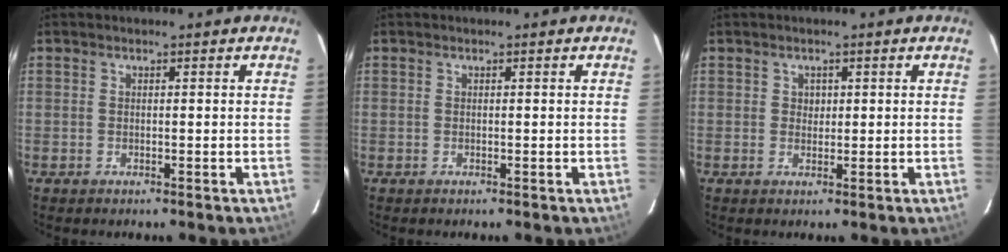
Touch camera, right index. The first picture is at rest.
{"total": 0.0}
{"total": 1.3, "force": [0.4, 1.2, 0.2], "torque": [-0.001, 0.004, 0.006]}